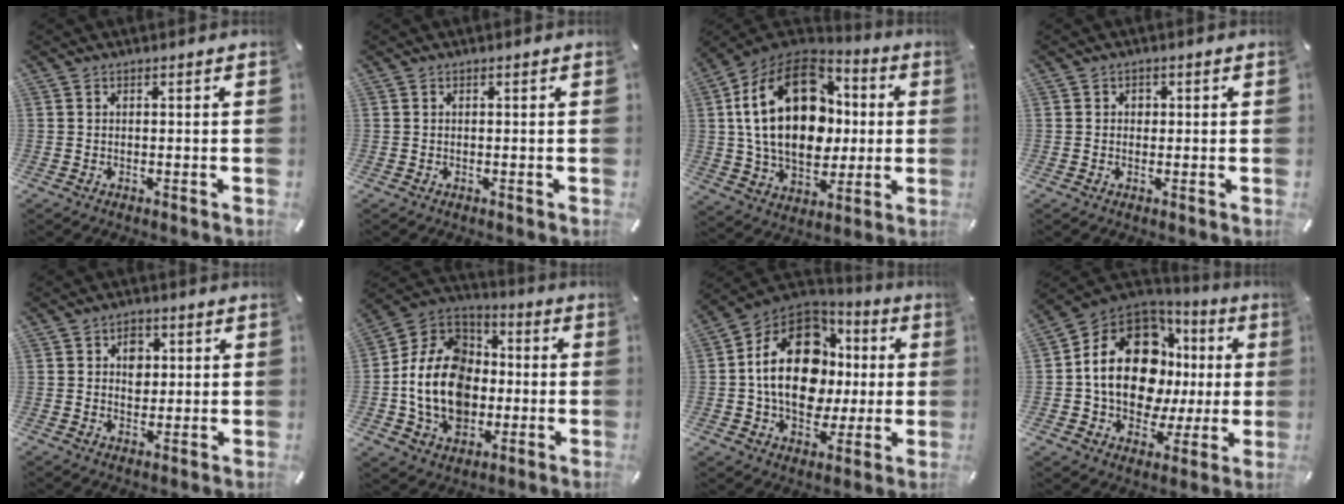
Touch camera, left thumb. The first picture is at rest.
{"total": 0.0}
{"total": 25.8, "force": [3.5, 18.0, 18.1], "torque": [-0.346, 0.005, 0.063]}
{"total": 1.4, "force": [0.1, 1.3, 0.5], "torque": [-0.005, 0.003, -0.003]}
{"total": 5.0, "force": [1.0, 3.9, 2.9], "torque": [-0.022, -0.007, 0.009]}
{"total": 18.7, "force": [-3.5, 14.8, 10.9], "torque": [-0.254, 0.023, -0.064]}
{"total": 21.0, "force": [1.1, 15.8, 13.7], "torque": [-0.252, 0.004, 0.019]}
{"total": 20.1, "force": [3.6, 14.1, 13.9], "torque": [-0.258, -0.026, 0.059]}